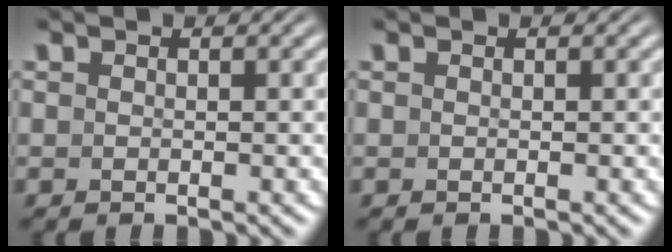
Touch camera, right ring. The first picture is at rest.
{"total": 0.0}